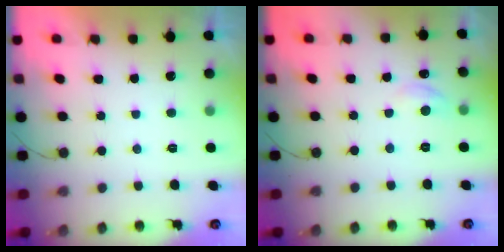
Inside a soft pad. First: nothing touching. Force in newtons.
{"total": 5.9, "press": 5.8, "slide": 0.9}